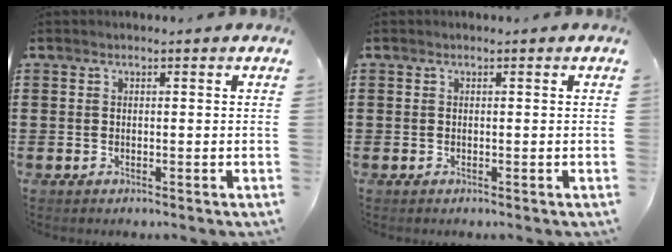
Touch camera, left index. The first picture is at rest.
{"total": 0.0}